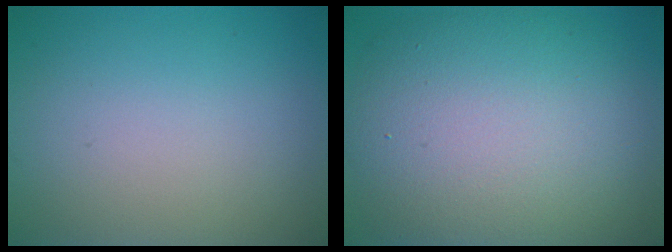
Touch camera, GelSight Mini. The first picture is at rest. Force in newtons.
{"total": 11.6, "press": 11.6, "slide": 0.6}